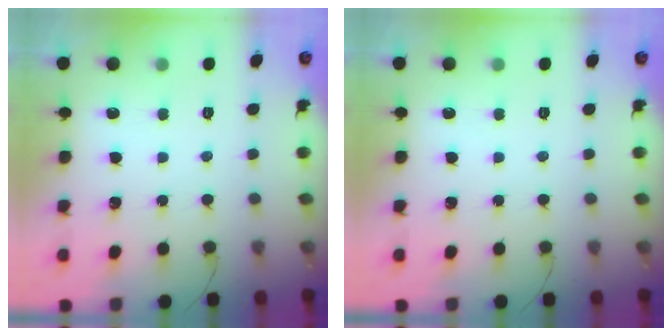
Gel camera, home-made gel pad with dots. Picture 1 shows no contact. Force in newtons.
{"total": 0.0}